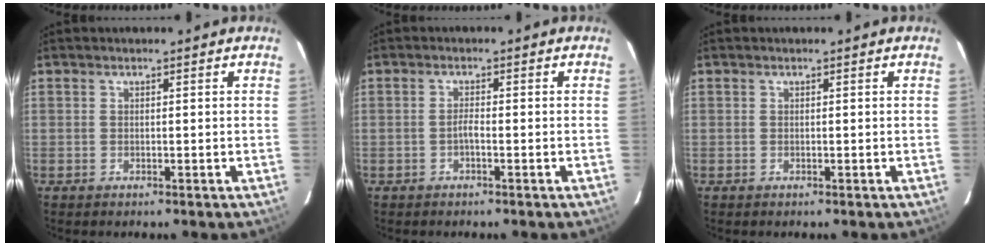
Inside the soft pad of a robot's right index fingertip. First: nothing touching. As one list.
[{"total": 1.2, "force": [-0.7, 0.2, 1.0], "torque": [-0.020, 0.004, -0.015]}, {"total": 0.0}]